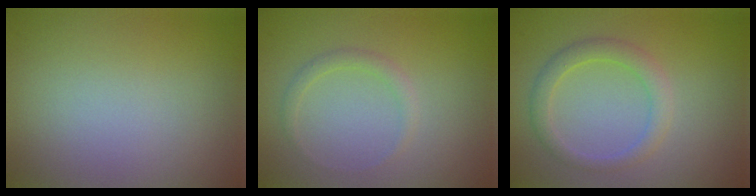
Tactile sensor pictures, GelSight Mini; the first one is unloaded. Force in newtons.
{"total": 1.1, "press": 1.1, "slide": 0.1}
{"total": 2.3, "press": 2.3, "slide": 0.1}